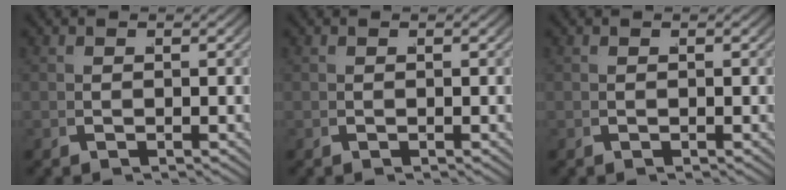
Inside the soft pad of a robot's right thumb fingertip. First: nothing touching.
{"total": 0.0}
{"total": 0.0}